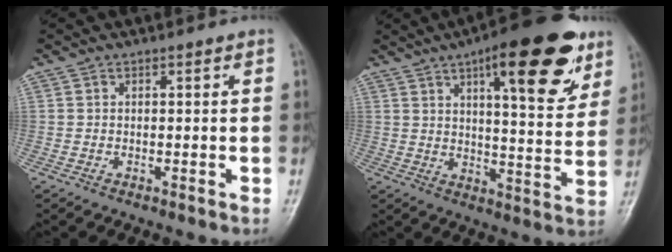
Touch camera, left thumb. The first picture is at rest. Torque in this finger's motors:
{"motor_torque": [0.65, 0.58, 1.79, -0.99, 0.22]}